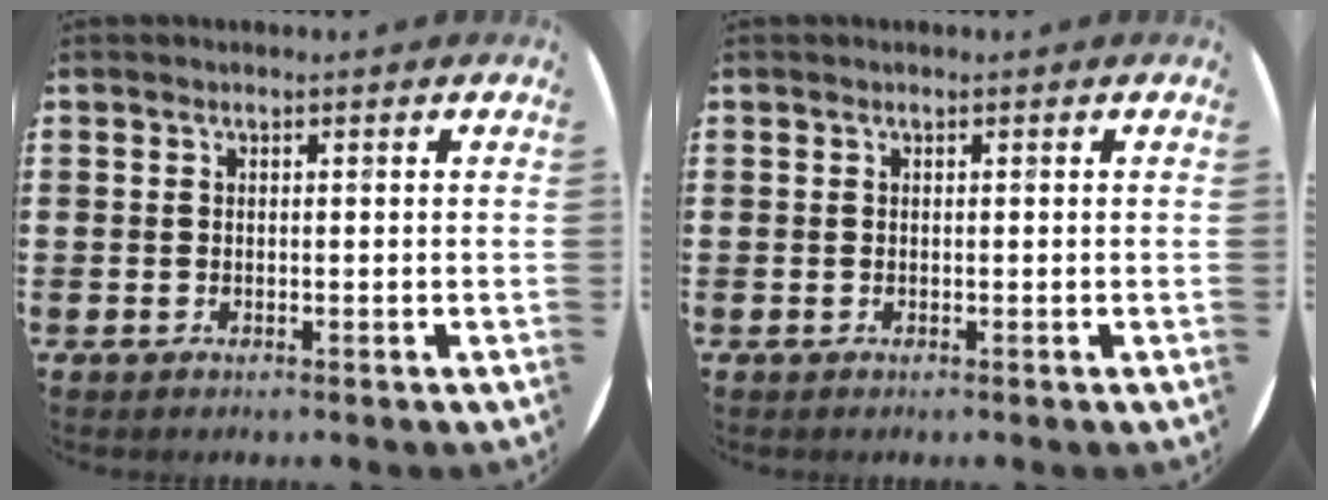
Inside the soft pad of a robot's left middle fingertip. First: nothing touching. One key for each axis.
{"total": 0.0}